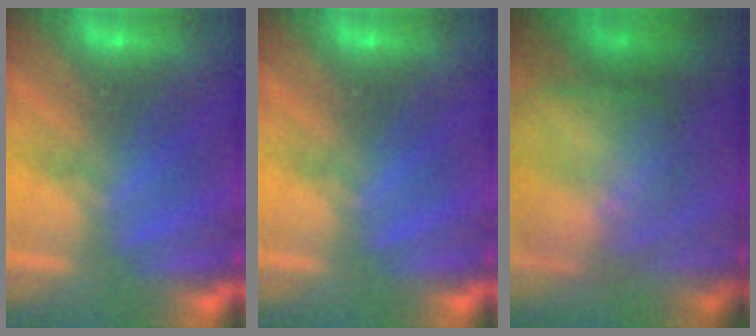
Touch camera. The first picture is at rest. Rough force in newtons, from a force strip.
{"total": 0.0}
{"total": 9.5}